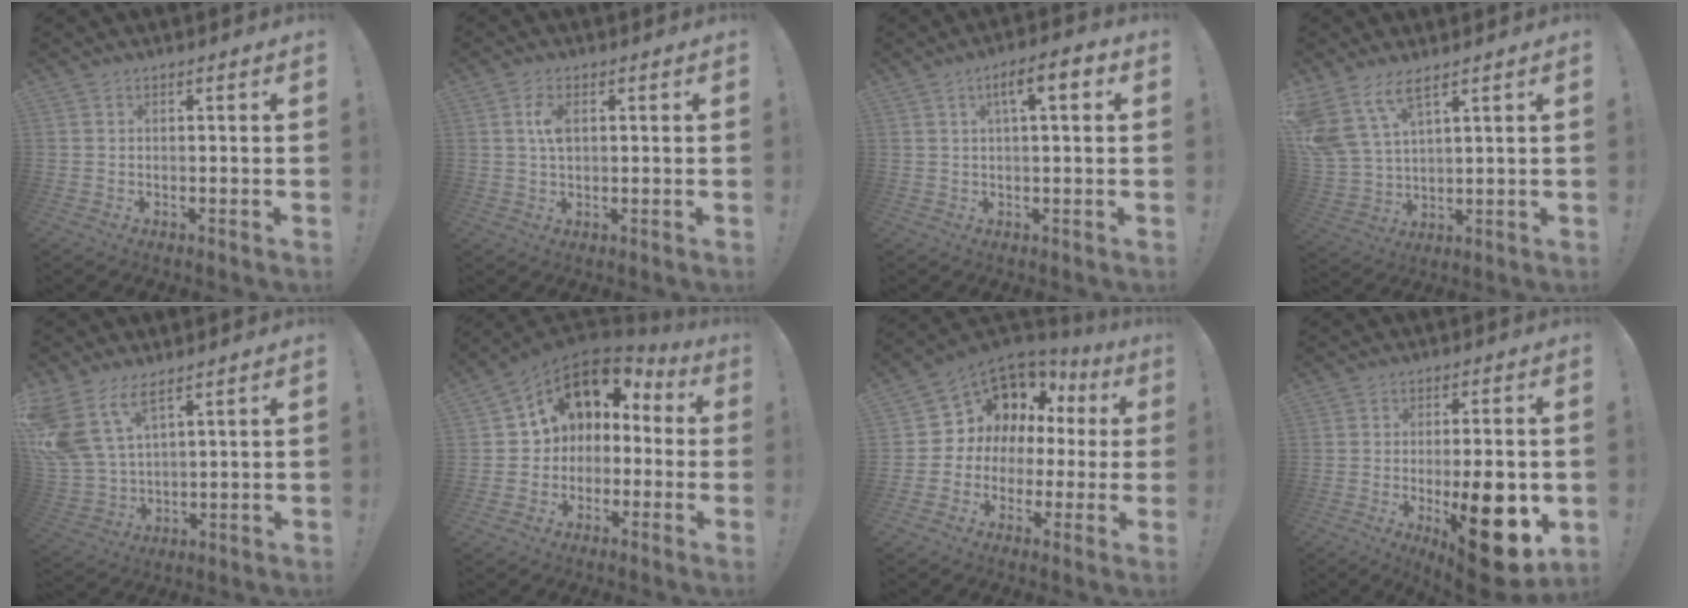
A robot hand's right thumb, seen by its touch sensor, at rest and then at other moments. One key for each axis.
{"total": 5.0, "fx": 1.1, "fy": 2.8, "fz": 4.1, "tx": -0.075, "ty": -0.001, "tz": 0.014}
{"total": 7.3, "fx": 2.1, "fy": 1.8, "fz": 6.8, "tx": -0.103, "ty": 0.001, "tz": 0.026}
{"total": 10.6, "fx": 7.2, "fy": 4.2, "fz": 6.5, "tx": -0.147, "ty": -0.033, "tz": 0.138}
{"total": 12.4, "fx": 7.5, "fy": 6.0, "fz": 7.8, "tx": -0.176, "ty": -0.036, "tz": 0.146}
{"total": 10.3, "fx": 4.5, "fy": 7.7, "fz": 5.2, "tx": -0.076, "ty": -0.026, "tz": 0.081}
{"total": 8.8, "fx": 3.9, "fy": 7.4, "fz": 2.9, "tx": -0.047, "ty": -0.045, "tz": 0.087}
{"total": 19.6, "fx": -4.3, "fy": 6.8, "fz": 17.9, "tx": -0.234, "ty": 0.003, "tz": -0.045}